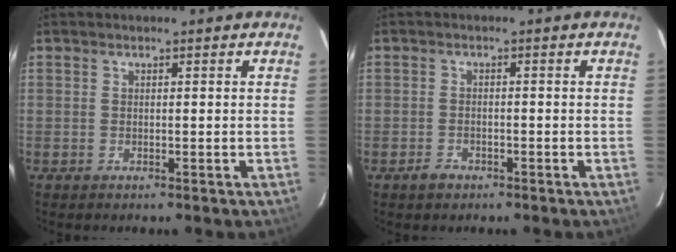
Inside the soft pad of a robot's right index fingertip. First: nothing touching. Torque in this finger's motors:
{"motor_torque": [0.15, 0.05, 0.00, 0.00]}